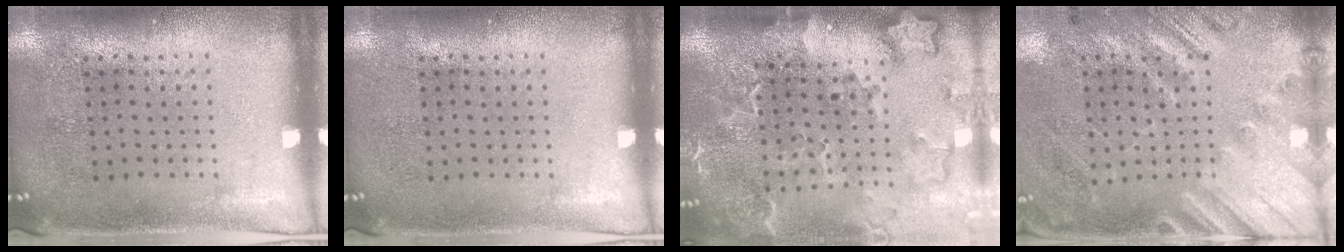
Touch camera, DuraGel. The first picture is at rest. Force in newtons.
{"total": 0.0}
{"total": 2.9, "press": 2.2, "slide": 1.8}
{"total": 2.5, "press": 1.8, "slide": 1.8}